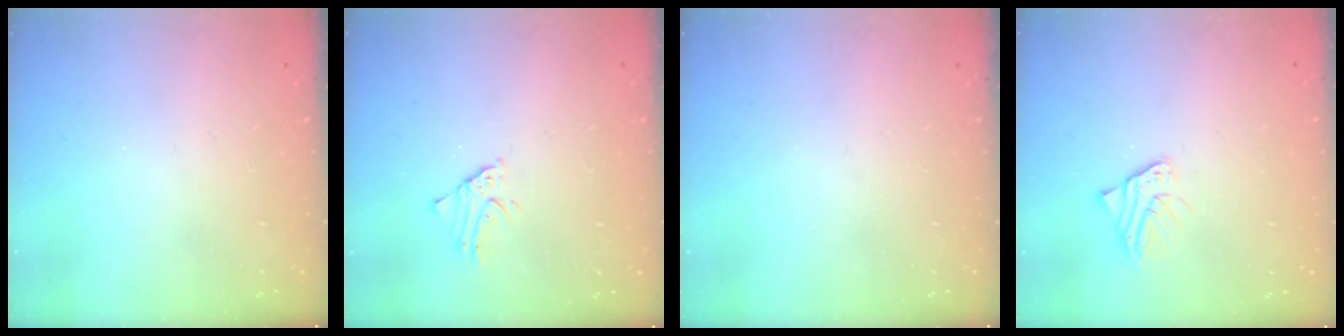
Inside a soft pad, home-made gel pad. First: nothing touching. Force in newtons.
{"total": 2.0, "press": 2.0, "slide": 0.1}
{"total": 0.0}
{"total": 2.8, "press": 2.8, "slide": 0.2}